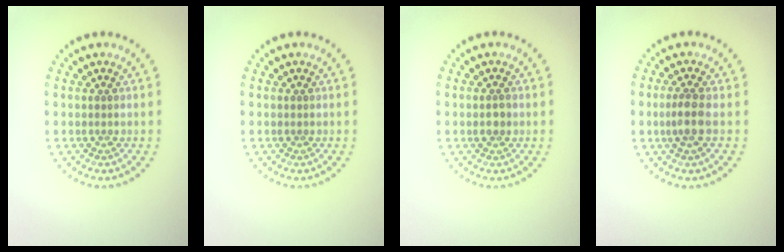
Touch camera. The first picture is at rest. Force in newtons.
{"total": 0.0}
{"total": 1.2, "press": 1.2, "slide": 0.1}
{"total": 2.0, "press": 1.8, "slide": 0.9}